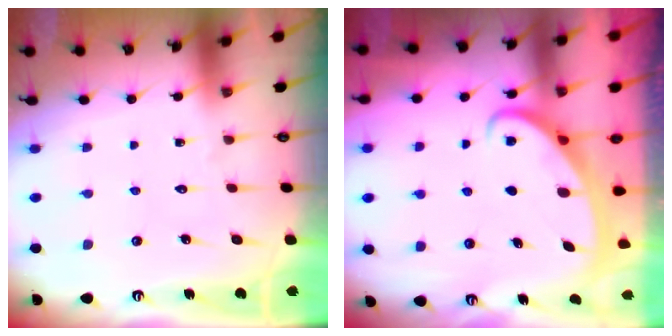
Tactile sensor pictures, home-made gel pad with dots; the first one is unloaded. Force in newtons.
{"total": 2.6, "press": 2.6, "slide": 0.3}